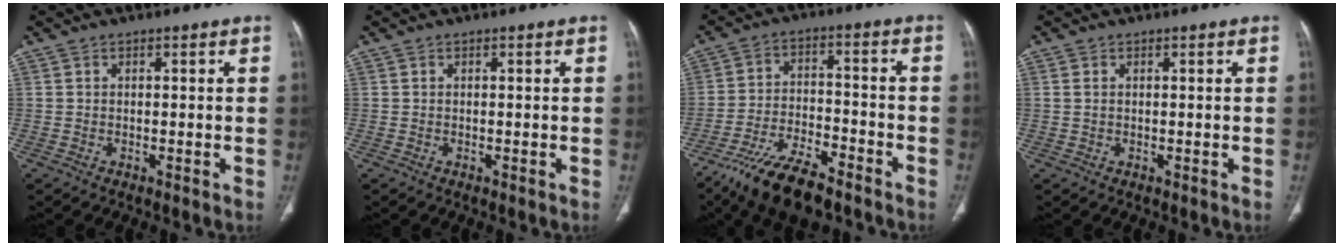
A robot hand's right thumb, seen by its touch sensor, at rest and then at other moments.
{"total": 0.0}
{"total": 13.4, "force": [-9.7, 4.8, 7.9], "torque": [-0.142, 0.045, -0.173]}
{"total": 0.8, "force": [0.1, 0.6, 0.6], "torque": [-0.018, 0.001, 0.005]}